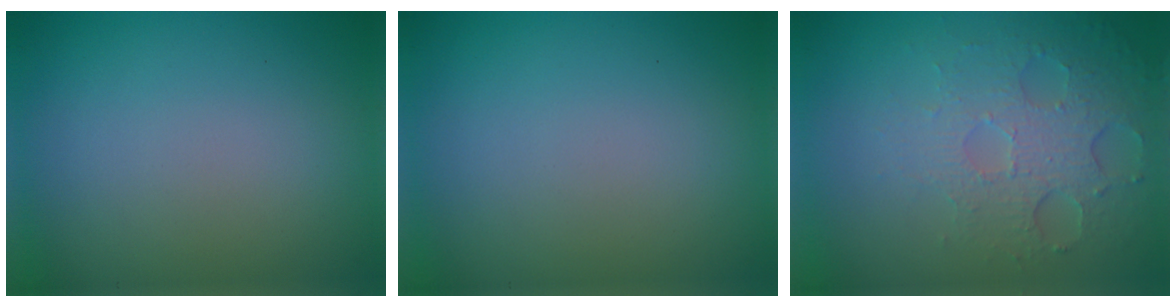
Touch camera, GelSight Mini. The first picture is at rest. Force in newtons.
{"total": 0.0}
{"total": 5.1, "press": 3.5, "slide": 3.7}